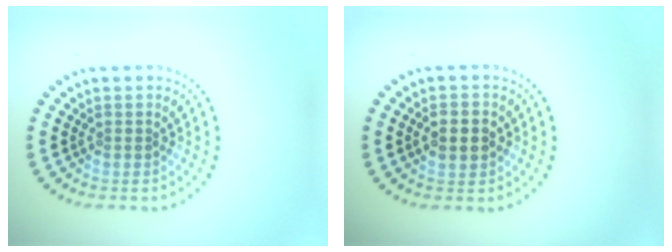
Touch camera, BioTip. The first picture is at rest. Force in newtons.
{"total": 3.2, "press": 3.2, "slide": 0.1}